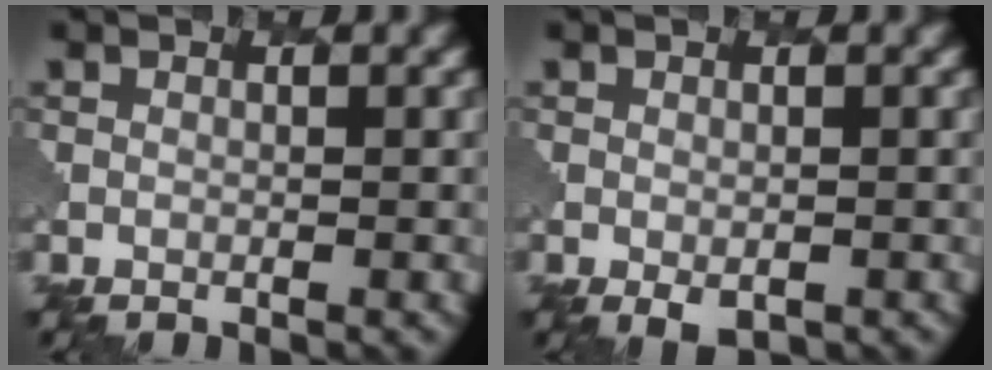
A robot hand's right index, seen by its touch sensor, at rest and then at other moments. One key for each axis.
{"total": 1.5, "fx": -0.5, "fy": 1.0, "fz": 1.1, "tx": -0.016, "ty": -0.010, "tz": -0.002}